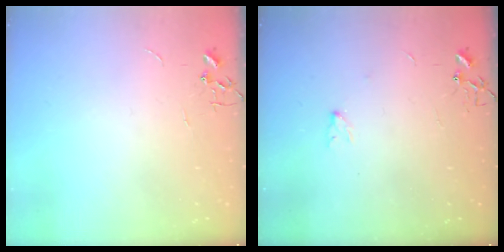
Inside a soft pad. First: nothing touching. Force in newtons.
{"total": 5.5, "press": 4.4, "slide": 3.2}